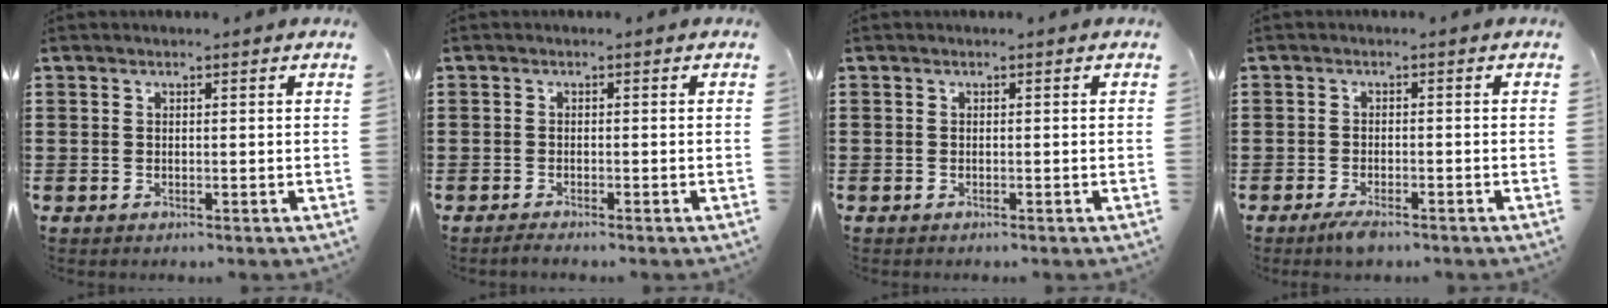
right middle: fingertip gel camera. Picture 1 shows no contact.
{"total": 1.0, "force": [-1.0, 0.2, 0.2], "torque": [-0.006, 0.000, -0.019]}
{"total": 0.0}
{"total": 2.2, "force": [-1.8, 0.6, 1.3], "torque": [-0.036, -0.003, -0.038]}